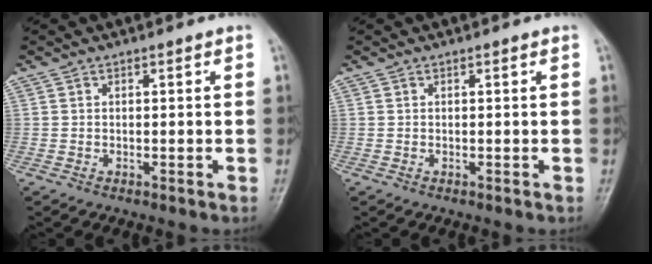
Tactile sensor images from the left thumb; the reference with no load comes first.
{"total": 0.0}